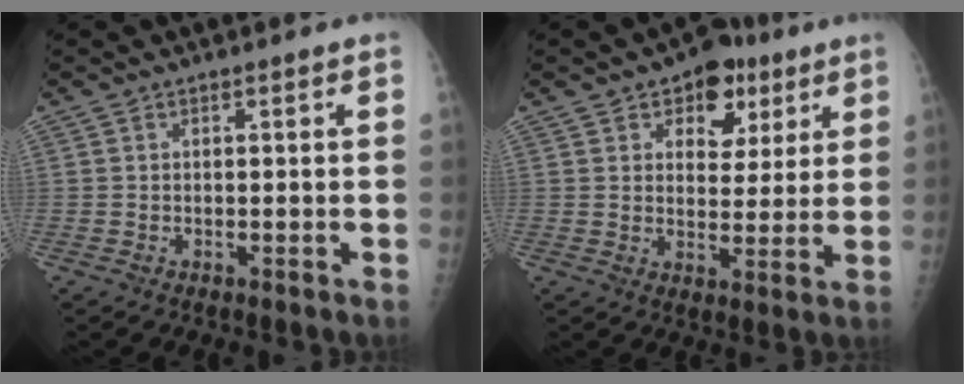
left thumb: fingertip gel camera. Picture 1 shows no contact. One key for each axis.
{"total": 9.8, "fx": 5.1, "fy": 6.5, "fz": 5.3, "tx": -0.029, "ty": -0.017, "tz": 0.070}